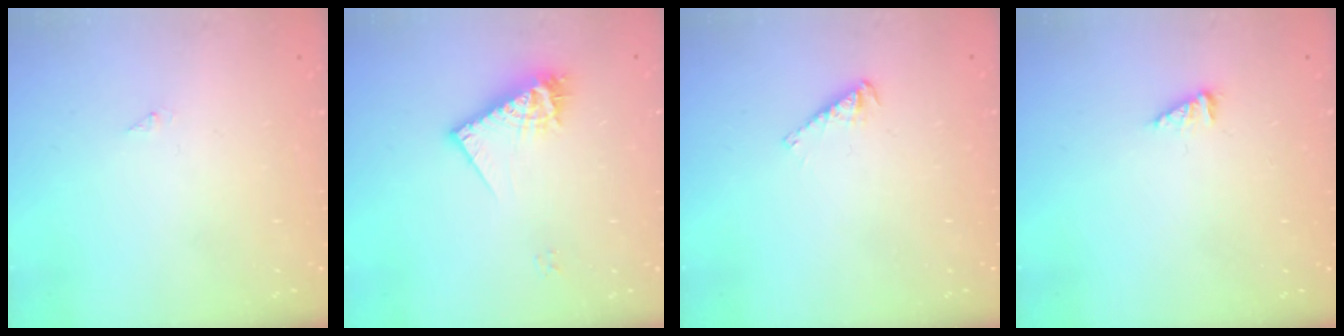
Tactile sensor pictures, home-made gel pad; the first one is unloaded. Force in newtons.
{"total": 11.0, "press": 10.9, "slide": 0.9}
{"total": 3.5, "press": 3.5, "slide": 0.5}
{"total": 1.7, "press": 1.7, "slide": 0.2}